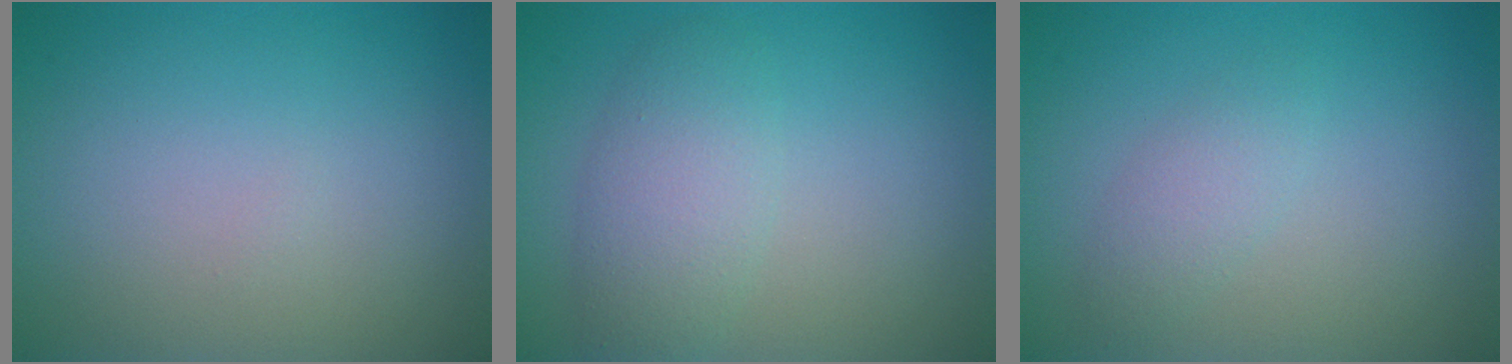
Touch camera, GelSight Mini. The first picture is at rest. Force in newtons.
{"total": 3.5, "press": 3.5, "slide": 0.2}
{"total": 1.7, "press": 1.7, "slide": 0.0}